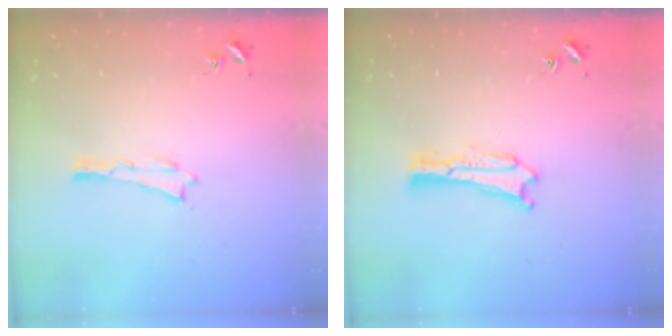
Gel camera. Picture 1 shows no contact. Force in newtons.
{"total": 1.2, "press": 1.2, "slide": 0.2}